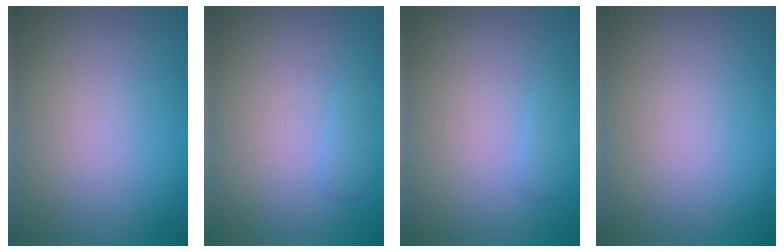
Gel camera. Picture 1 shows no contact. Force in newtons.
{"total": 0.7, "press": 0.7, "slide": 0.1}
{"total": 0.7, "press": 0.7, "slide": 0.1}
{"total": 0.0}